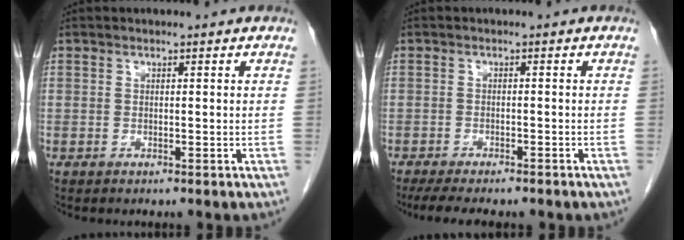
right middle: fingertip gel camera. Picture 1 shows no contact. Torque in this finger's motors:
{"motor_torque": [1.14, -1.00, 0.16, 0.05]}